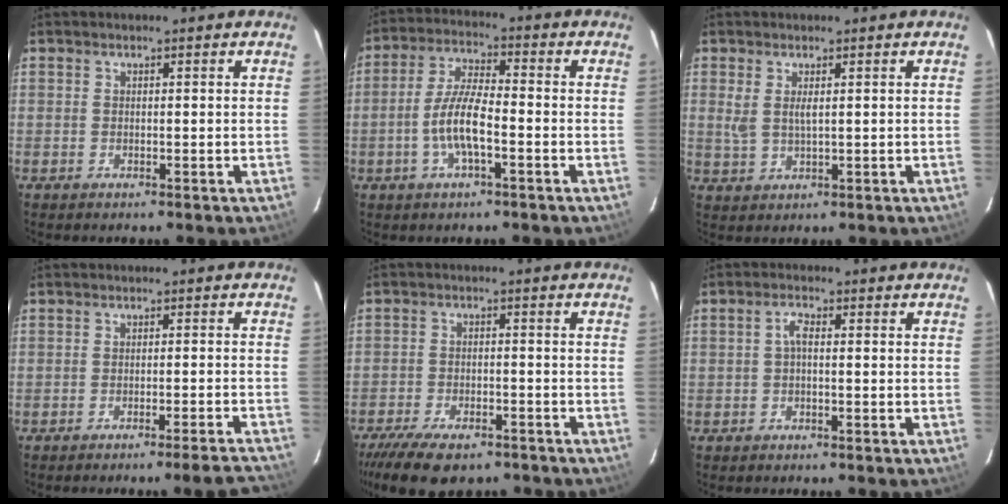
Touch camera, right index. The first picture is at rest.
{"total": 8.3, "force": [-2.7, 2.1, 7.6], "torque": [-0.156, 0.005, -0.053]}
{"total": 3.3, "force": [1.0, 1.1, 2.9], "torque": [-0.057, -0.004, 0.022]}
{"total": 8.2, "force": [-7.7, -1.2, 2.4], "torque": [-0.029, 0.002, -0.094]}
{"total": 12.9, "force": [-10.1, 4.7, 6.6], "torque": [-0.152, -0.029, -0.162]}
{"total": 1.9, "force": [-0.2, 0.7, 1.7], "torque": [-0.036, 0.009, -0.006]}